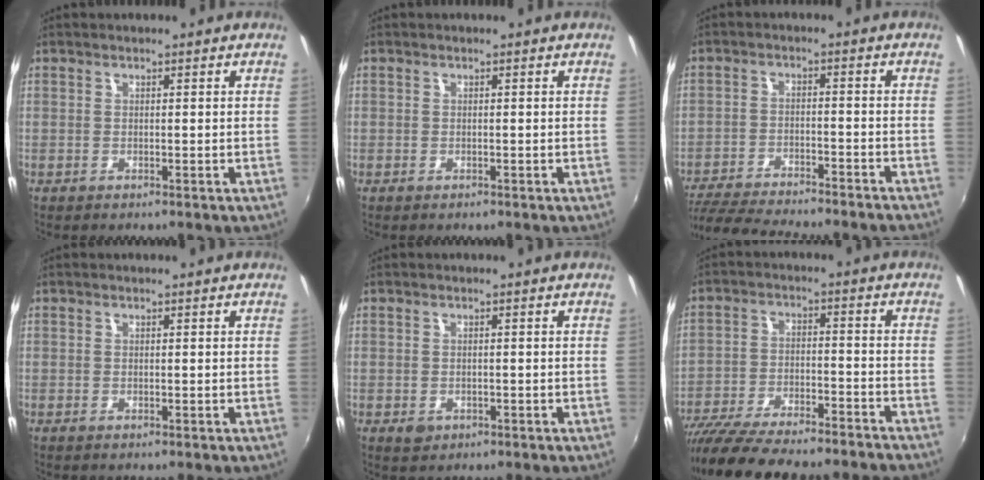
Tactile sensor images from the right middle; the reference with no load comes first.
{"total": 0.8, "force": [-0.5, 0.6, 0.1], "torque": [-0.004, 0.000, -0.007]}
{"total": 16.3, "force": [-14.4, 1.8, 7.5], "torque": [-0.157, -0.027, -0.218]}
{"total": 0.0}
{"total": 2.0, "force": [-0.8, 1.6, 0.8], "torque": [-0.014, -0.003, -0.009]}
{"total": 21.3, "force": [-18.7, 2.9, 9.8], "torque": [-0.192, -0.046, -0.285]}